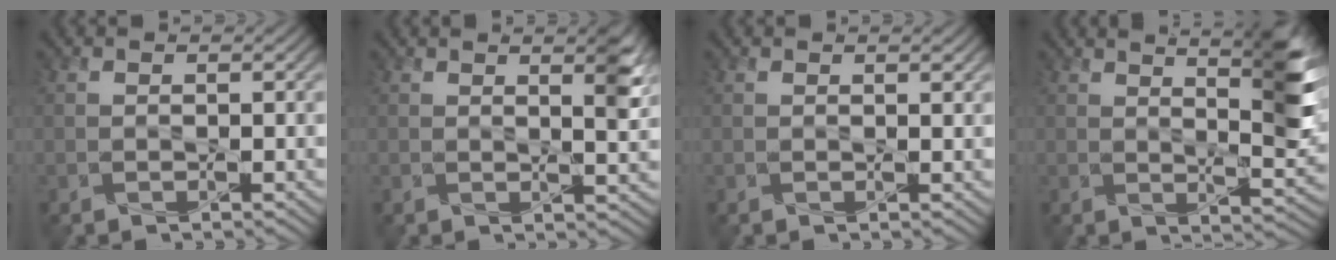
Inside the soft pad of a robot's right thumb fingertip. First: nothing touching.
{"total": 3.5, "force": [1.7, 0.8, 3.0], "torque": [-0.053, -0.002, 0.028]}
{"total": 0.6, "force": [0.5, 0.0, 0.3], "torque": [-0.005, -0.001, 0.009]}
{"total": 7.6, "force": [3.7, 1.6, 6.4], "torque": [-0.089, -0.001, 0.062]}